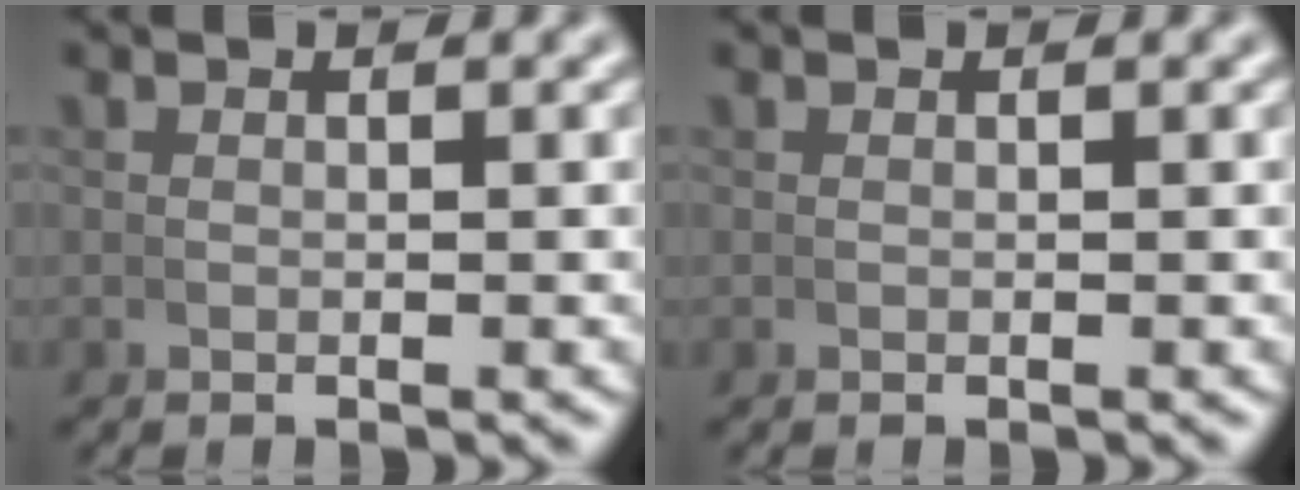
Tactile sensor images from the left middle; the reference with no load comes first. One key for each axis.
{"total": 0.0}